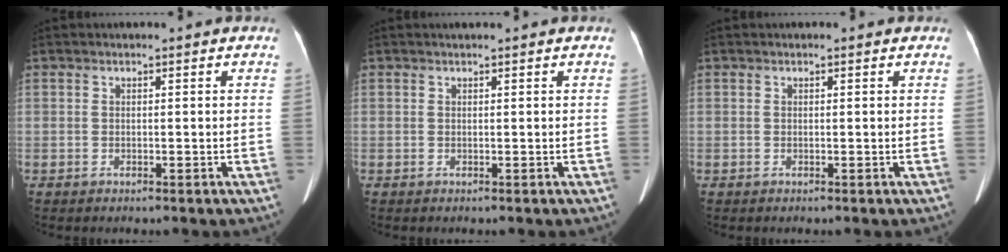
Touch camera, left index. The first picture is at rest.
{"total": 0.7, "force": [0.6, 0.0, 0.4], "torque": [-0.007, 0.011, 0.011]}
{"total": 0.0}